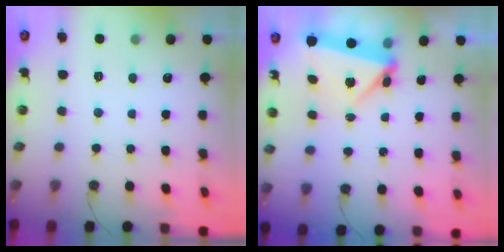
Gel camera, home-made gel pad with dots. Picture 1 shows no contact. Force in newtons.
{"total": 5.7, "press": 5.6, "slide": 0.7}